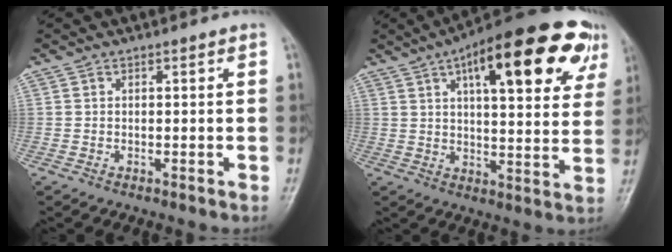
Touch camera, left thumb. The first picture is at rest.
{"total": 24.1, "force": [11.0, 8.6, 19.7], "torque": [-0.248, -0.001, 0.149]}